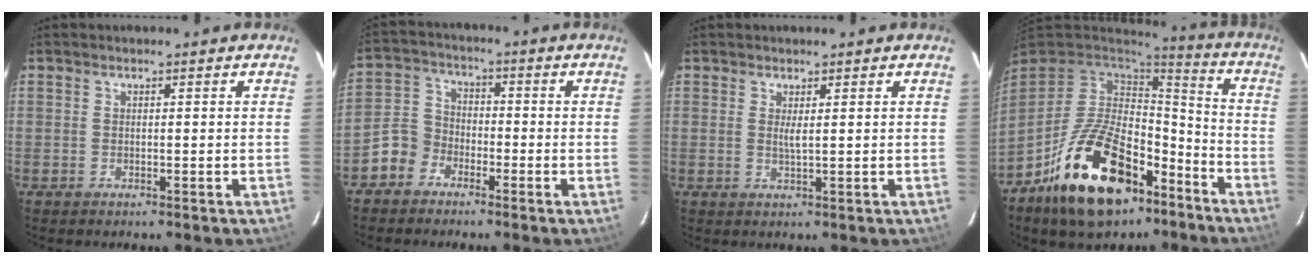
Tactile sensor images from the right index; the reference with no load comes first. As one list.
[{"total": 6.1, "force": [-3.8, 4.6, 1.2], "torque": [-0.028, 0.025, -0.081]}, {"total": 1.4, "force": [0.5, 0.2, 1.3], "torque": [-0.023, -0.005, 0.008]}, {"total": 23.5, "force": [-13.1, 12.3, 15.1], "torque": [-0.294, 0.007, -0.202]}]